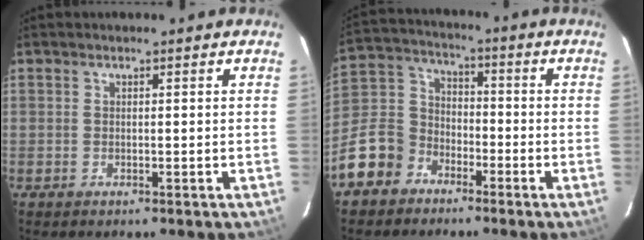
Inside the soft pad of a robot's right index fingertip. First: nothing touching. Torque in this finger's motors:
{"motor_torque": [-0.36, -0.71, -0.62, -0.21]}